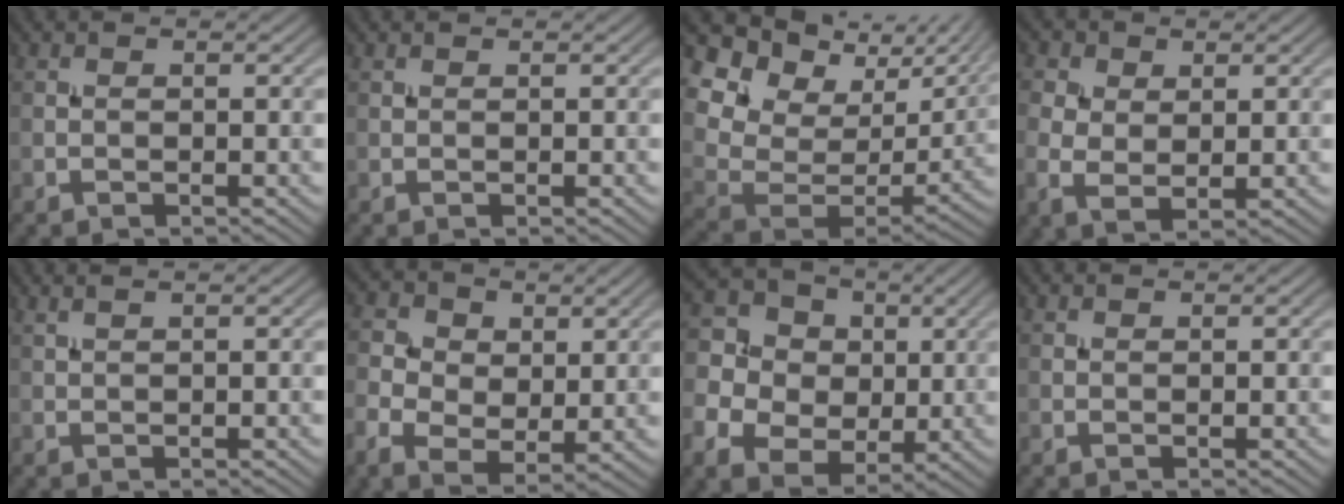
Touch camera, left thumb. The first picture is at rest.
{"total": 0.0}
{"total": 16.0, "force": [8.7, 10.1, 8.9], "torque": [-0.207, 0.005, 0.175]}
{"total": 4.7, "force": [1.0, 3.1, 3.5], "torque": [-0.087, 0.001, 0.016]}
{"total": 1.7, "force": [1.2, 0.3, 1.2], "torque": [-0.021, 0.003, 0.011]}
{"total": 7.1, "force": [0.6, 5.0, 4.9], "torque": [-0.120, -0.006, 0.009]}
{"total": 9.6, "force": [0.5, 8.3, 4.9], "torque": [-0.150, 0.003, 0.004]}
{"total": 0.0}